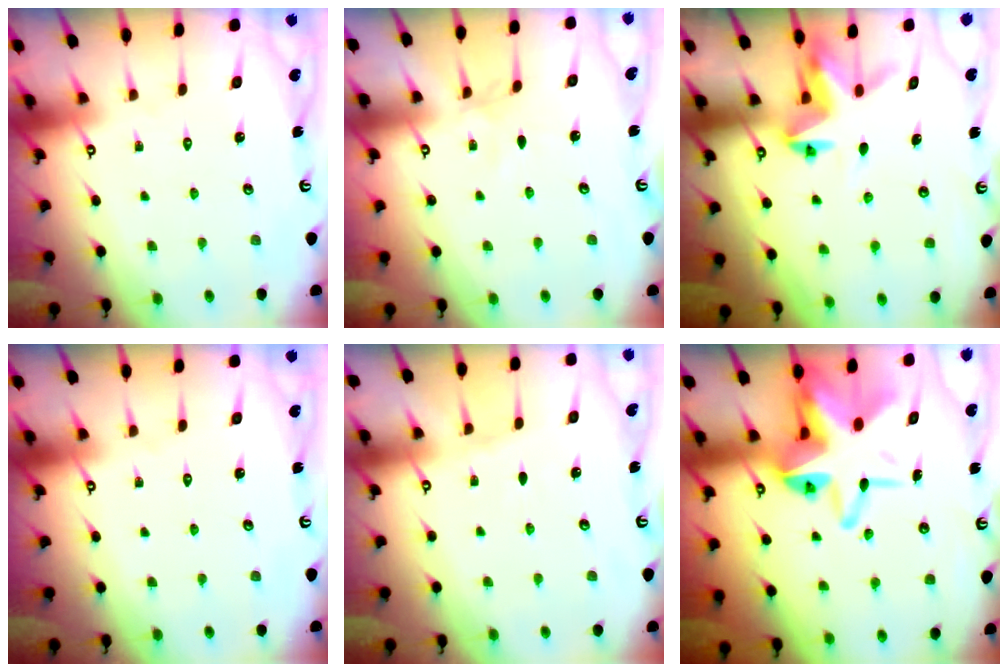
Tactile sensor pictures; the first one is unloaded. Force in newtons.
{"total": 2.7, "press": 2.7, "slide": 0.4}
{"total": 4.6, "press": 4.6, "slide": 0.2}
{"total": 0.0}
{"total": 3.0, "press": 2.9, "slide": 0.4}
{"total": 15.6, "press": 15.4, "slide": 2.7}